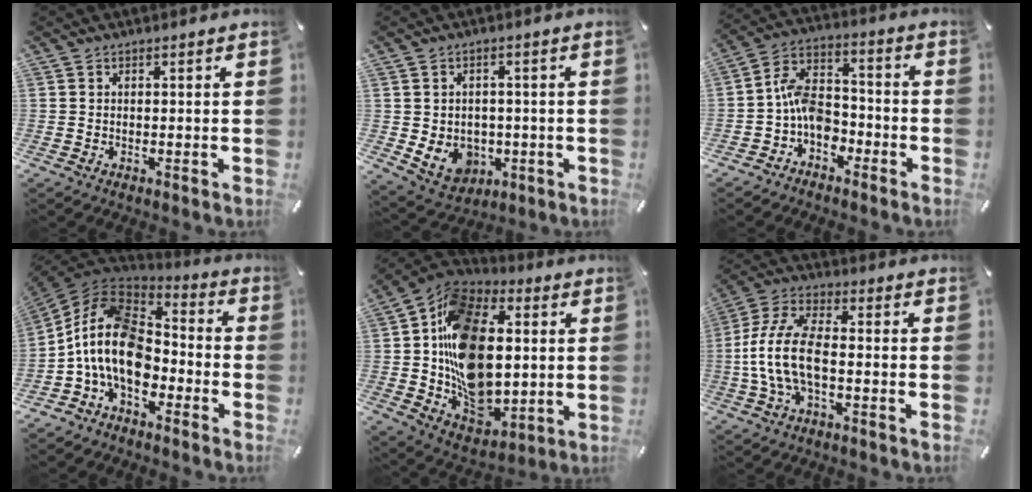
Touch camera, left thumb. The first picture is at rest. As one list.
[{"total": 7.4, "force": [-0.9, 6.8, 2.9], "torque": [-0.054, -0.002, -0.013]}, {"total": 8.9, "force": [-4.0, 6.5, 4.5], "torque": [-0.099, 0.023, -0.076]}, {"total": 17.2, "force": [-5.0, 11.6, 11.8], "torque": [-0.250, 0.023, -0.088]}, {"total": 22.3, "force": [1.4, 16.3, 15.2], "torque": [-0.277, -0.012, 0.029]}, {"total": 12.1, "force": [-2.4, 6.1, 10.2], "torque": [-0.225, -0.003, -0.045]}]